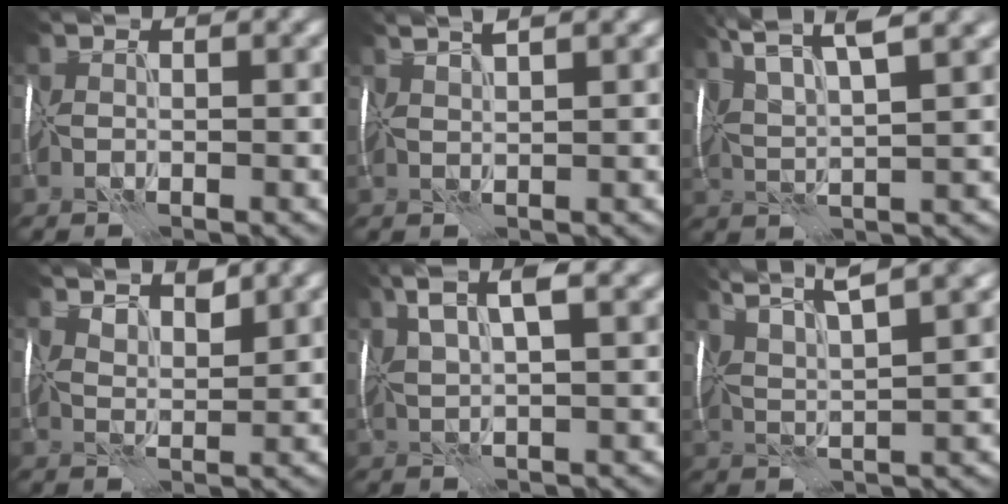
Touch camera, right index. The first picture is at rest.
{"total": 3.0, "force": [2.3, 0.3, 1.8], "torque": [-0.026, 0.021, 0.034]}
{"total": 7.2, "force": [4.8, 1.1, 5.2], "torque": [-0.085, 0.023, 0.081]}
{"total": 3.0, "force": [2.8, 0.6, 0.8], "torque": [-0.012, 0.000, 0.054]}
{"total": 6.1, "force": [3.6, 1.2, 4.8], "torque": [-0.090, 0.021, 0.060]}
{"total": 9.5, "force": [6.9, 1.9, 6.3], "torque": [-0.093, 0.036, 0.087]}